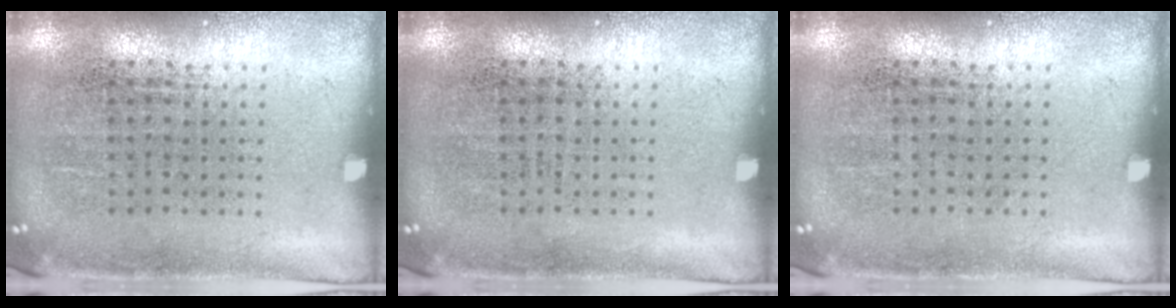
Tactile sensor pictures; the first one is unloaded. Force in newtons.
{"total": 0.0}
{"total": 0.0}